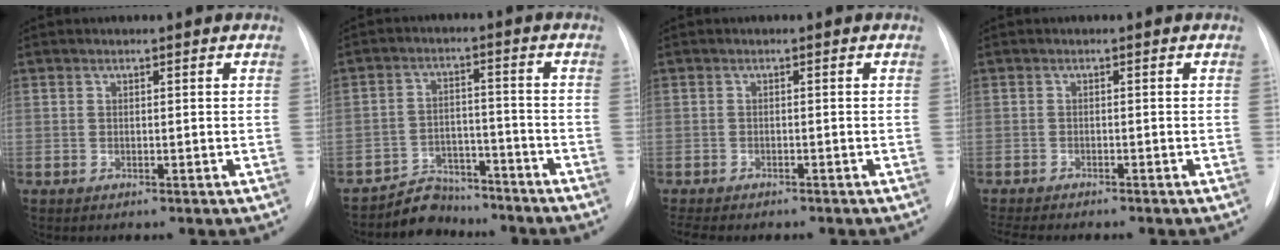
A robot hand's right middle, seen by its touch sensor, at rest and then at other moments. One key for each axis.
{"total": 6.5, "fx": -5.9, "fy": 2.7, "fz": -0.4, "tx": 0.012, "ty": 0.024, "tz": -0.096}
{"total": 6.0, "fx": -5.0, "fy": 1.7, "fz": 2.8, "tx": -0.042, "ty": -0.004, "tz": -0.066}
{"total": 6.7, "fx": -5.8, "fy": 1.1, "fz": 3.2, "tx": -0.046, "ty": -0.005, "tz": -0.084}